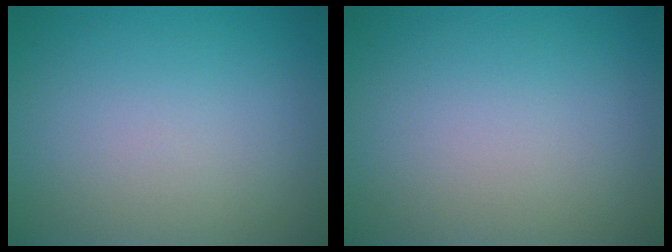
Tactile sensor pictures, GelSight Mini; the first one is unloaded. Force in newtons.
{"total": 0.0}